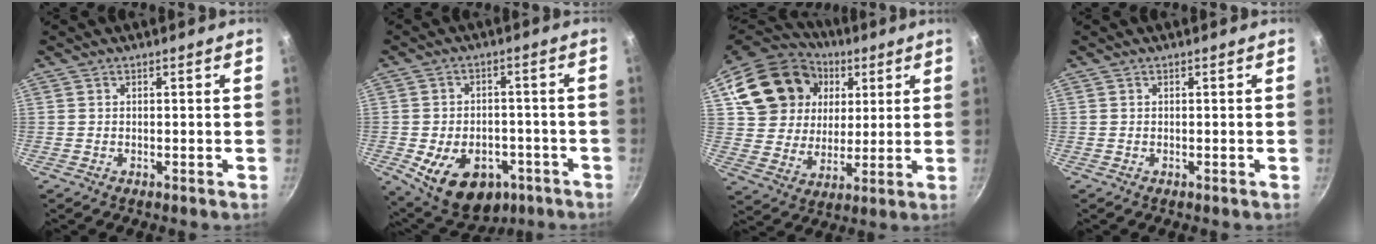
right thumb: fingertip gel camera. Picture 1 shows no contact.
{"total": 15.5, "force": [-6.0, 10.6, 9.5], "torque": [-0.123, 0.019, -0.071]}
{"total": 21.6, "force": [7.3, 17.6, 10.2], "torque": [-0.183, 0.018, 0.137]}
{"total": 0.0}